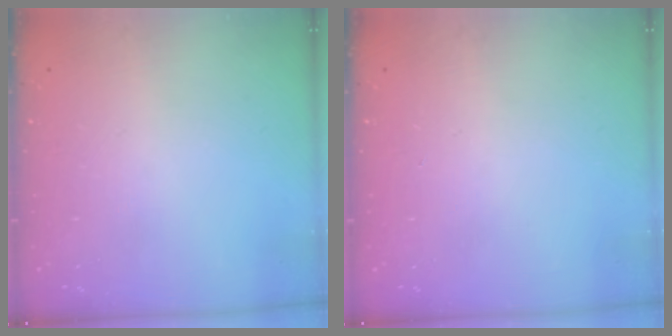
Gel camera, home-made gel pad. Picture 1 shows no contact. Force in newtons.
{"total": 0.0}